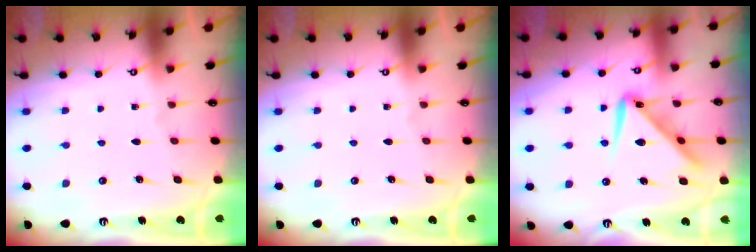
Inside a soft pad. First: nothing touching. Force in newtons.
{"total": 0.0}
{"total": 13.5, "press": 13.5, "slide": 0.7}